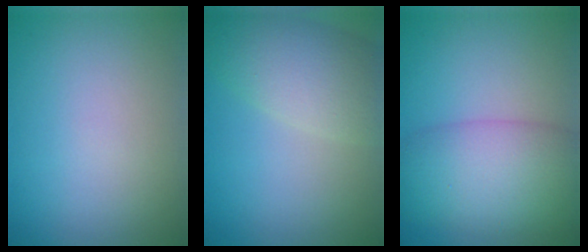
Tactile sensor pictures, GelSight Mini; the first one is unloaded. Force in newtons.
{"total": 5.7, "press": 5.7, "slide": 0.4}
{"total": 7.9, "press": 7.9, "slide": 0.4}